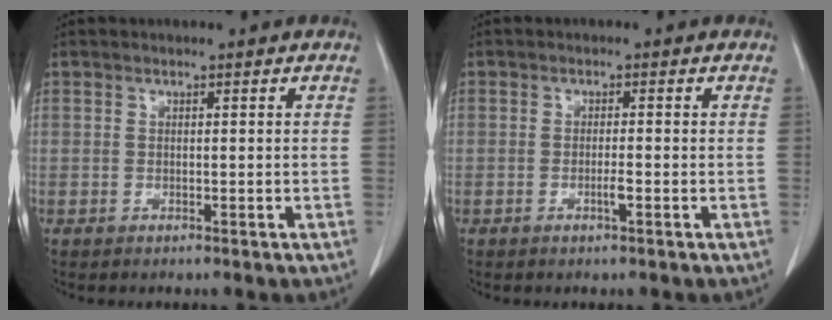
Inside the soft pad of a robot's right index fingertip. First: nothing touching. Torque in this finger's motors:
{"motor_torque": [0.05, -0.04, -0.01, 0.01]}